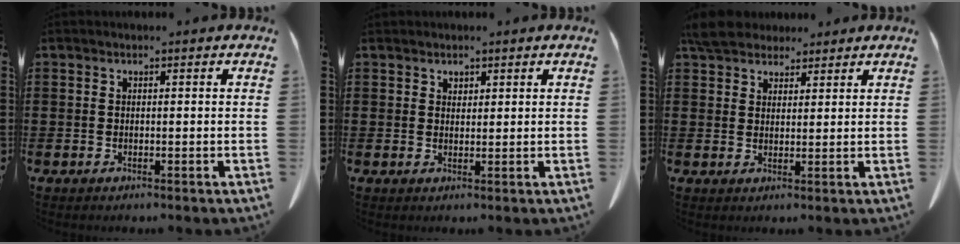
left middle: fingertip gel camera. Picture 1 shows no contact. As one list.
[{"total": 1.5, "force": [1.3, 0.7, 0.2], "torque": [0.002, -0.003, 0.025]}, {"total": 5.0, "force": [4.4, 1.9, 1.3], "torque": [-0.033, -0.002, 0.083]}]